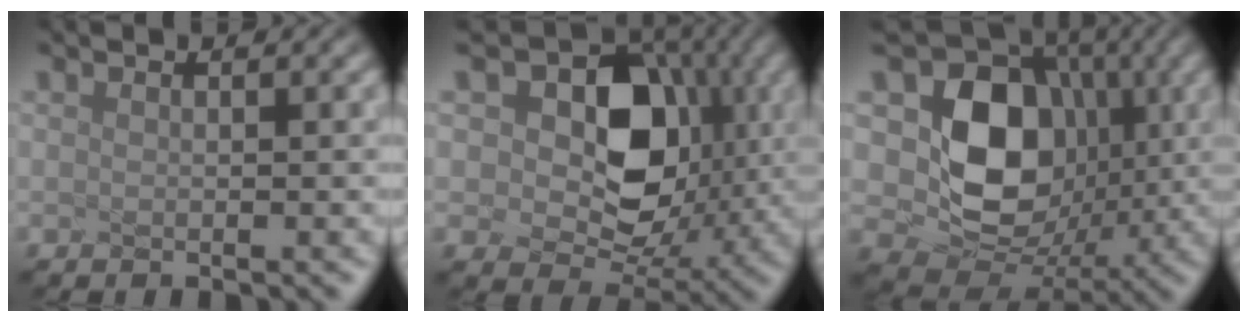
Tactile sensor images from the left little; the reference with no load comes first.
{"total": 8.4, "force": [1.1, 6.5, 5.3], "torque": [-0.106, -0.015, 0.042]}
{"total": 7.7, "force": [-0.5, 6.5, 4.1], "torque": [-0.101, -0.024, 0.031]}